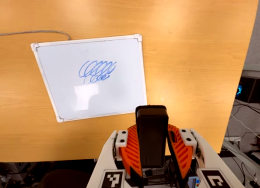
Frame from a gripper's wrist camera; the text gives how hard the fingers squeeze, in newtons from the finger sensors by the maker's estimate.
{"total": 8.6, "left": 6.9, "right": 10.4}